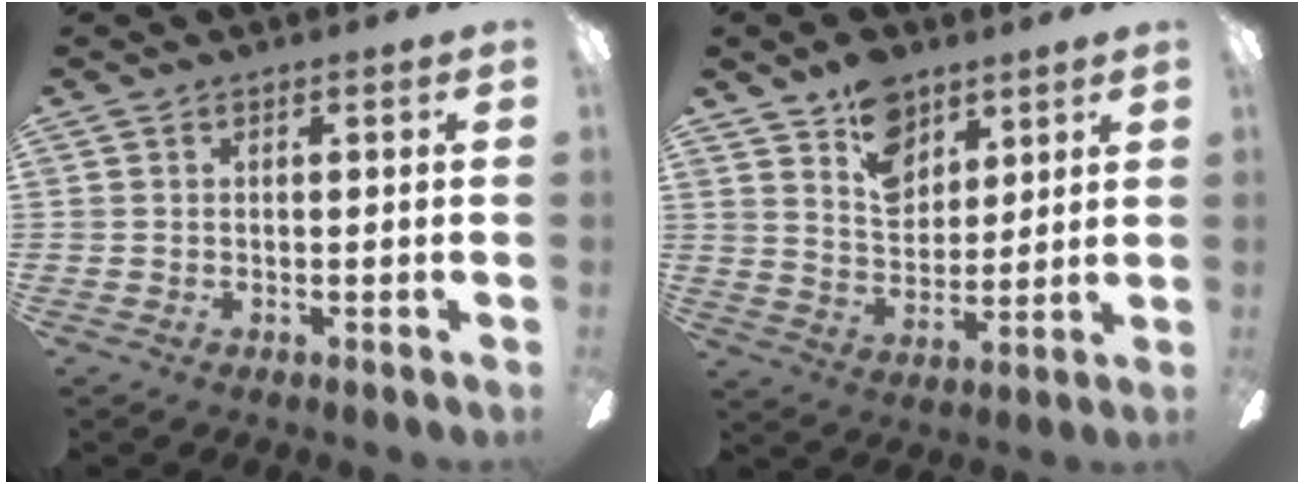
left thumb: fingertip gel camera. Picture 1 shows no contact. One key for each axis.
{"total": 11.8, "fx": 7.8, "fy": 7.5, "fz": 4.8, "tx": -0.065, "ty": -0.038, "tz": 0.143}